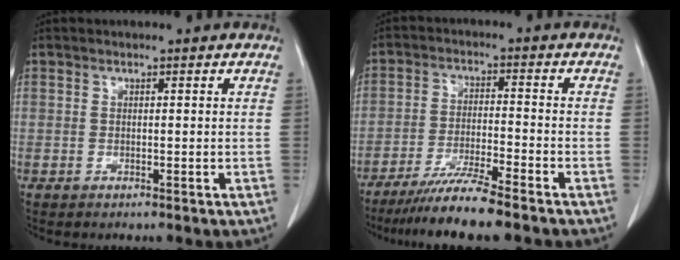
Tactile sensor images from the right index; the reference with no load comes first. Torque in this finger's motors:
{"motor_torque": [0.01, -0.08, 0.02, -0.04]}